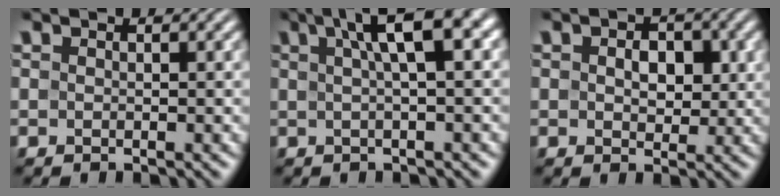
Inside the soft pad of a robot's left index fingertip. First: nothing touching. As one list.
[{"total": 6.4, "force": [2.3, 1.6, 5.8], "torque": [-0.068, 0.020, 0.029]}, {"total": 3.0, "force": [0.5, 2.1, 2.1], "torque": [-0.036, -0.001, 0.005]}]